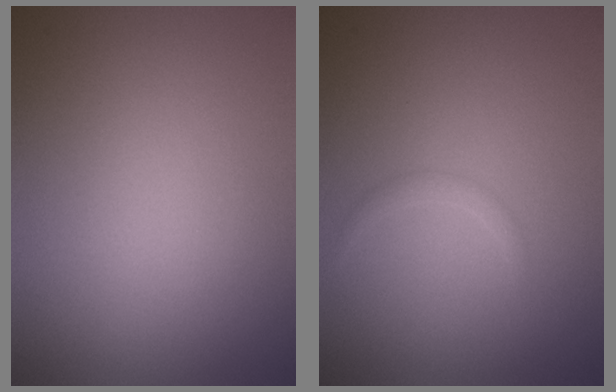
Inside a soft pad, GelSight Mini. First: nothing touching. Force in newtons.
{"total": 0.7, "press": 0.7, "slide": 0.0}